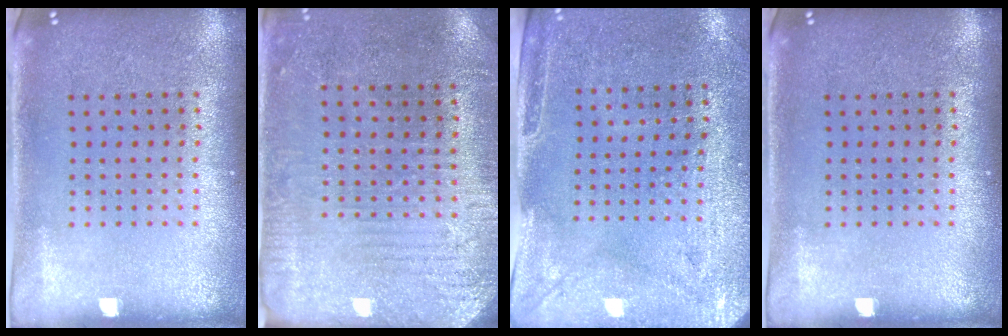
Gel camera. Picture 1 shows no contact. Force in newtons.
{"total": 3.0, "press": 2.8, "slide": 1.1}
{"total": 3.0, "press": 2.4, "slide": 1.7}
{"total": 0.0}